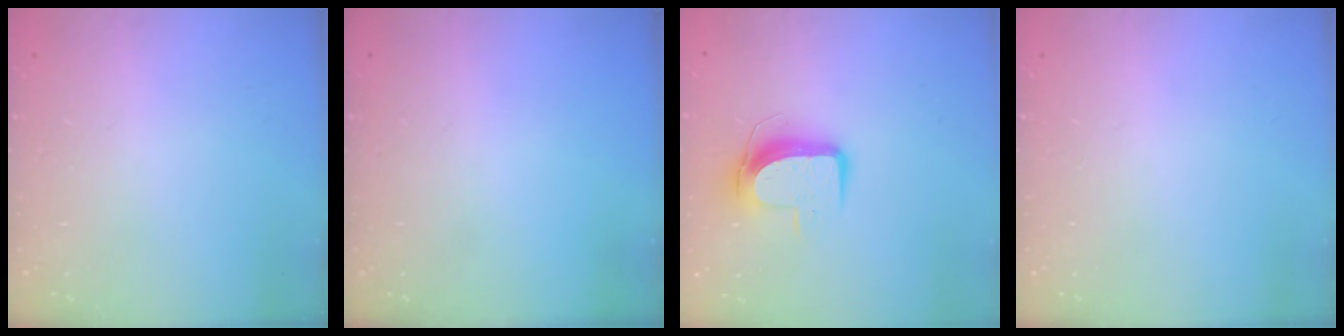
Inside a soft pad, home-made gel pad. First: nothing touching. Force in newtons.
{"total": 0.0}
{"total": 9.8, "press": 9.7, "slide": 1.0}
{"total": 0.0}